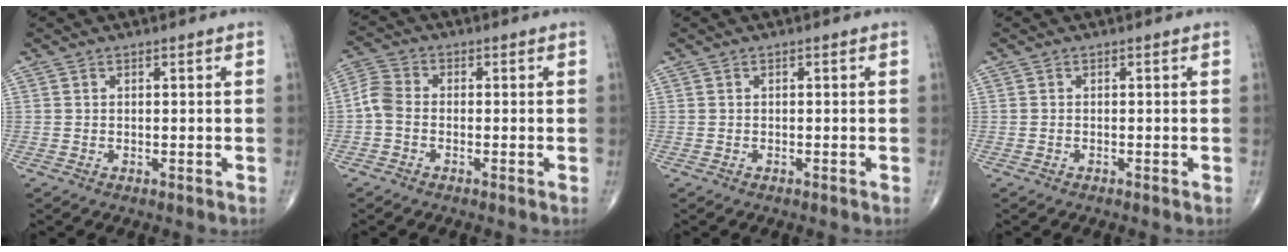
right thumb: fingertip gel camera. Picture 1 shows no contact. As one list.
[{"total": 4.1, "force": [-1.0, 2.9, 2.8], "torque": [-0.061, 0.011, -0.033]}, {"total": 0.0}, {"total": 0.0}]